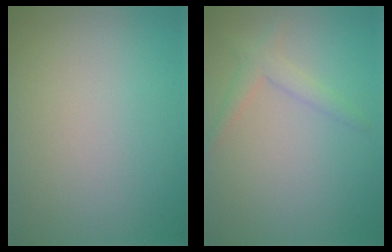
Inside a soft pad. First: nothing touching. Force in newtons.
{"total": 2.0, "press": 2.0, "slide": 0.1}